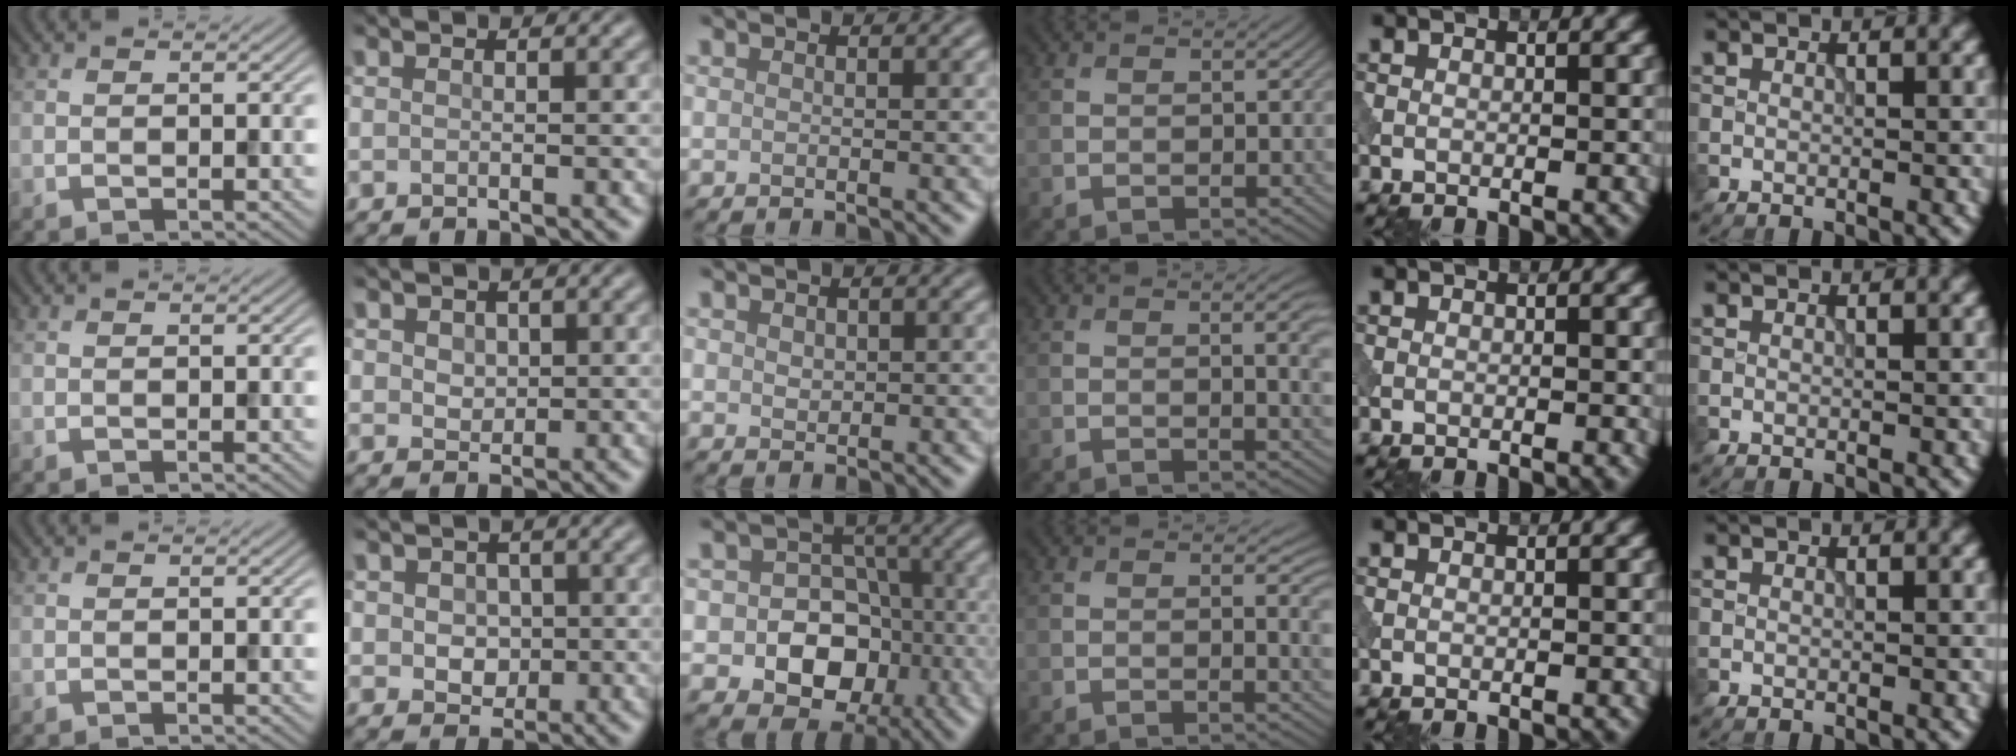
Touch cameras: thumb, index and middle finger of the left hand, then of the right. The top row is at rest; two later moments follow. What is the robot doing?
{"motion": "dispense", "object": "syringe"}